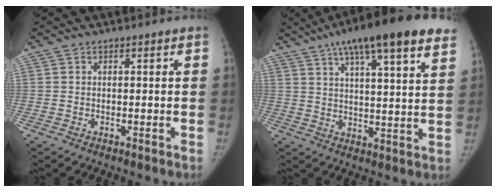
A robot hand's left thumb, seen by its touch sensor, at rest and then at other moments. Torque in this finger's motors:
{"motor_torque": [3.30, -1.74, 1.67, -1.09, 0.32]}